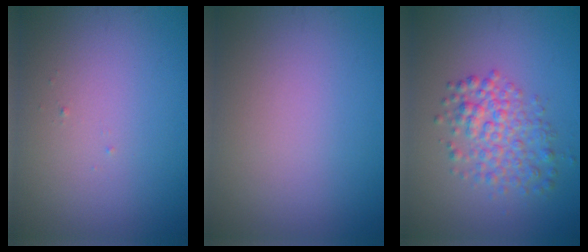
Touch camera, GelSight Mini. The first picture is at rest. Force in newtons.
{"total": 0.0}
{"total": 3.9, "press": 3.9, "slide": 0.2}